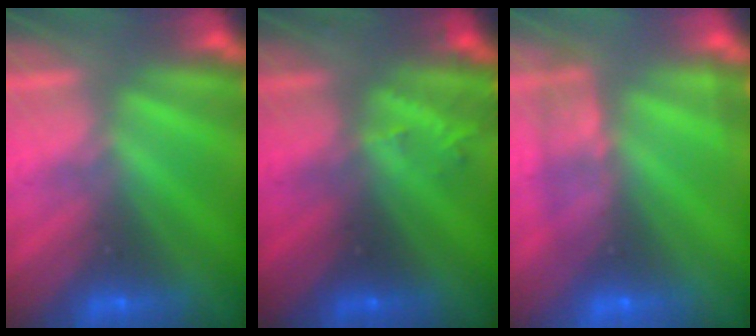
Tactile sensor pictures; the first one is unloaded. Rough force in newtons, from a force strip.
{"total": 2.7}
{"total": 2.4}